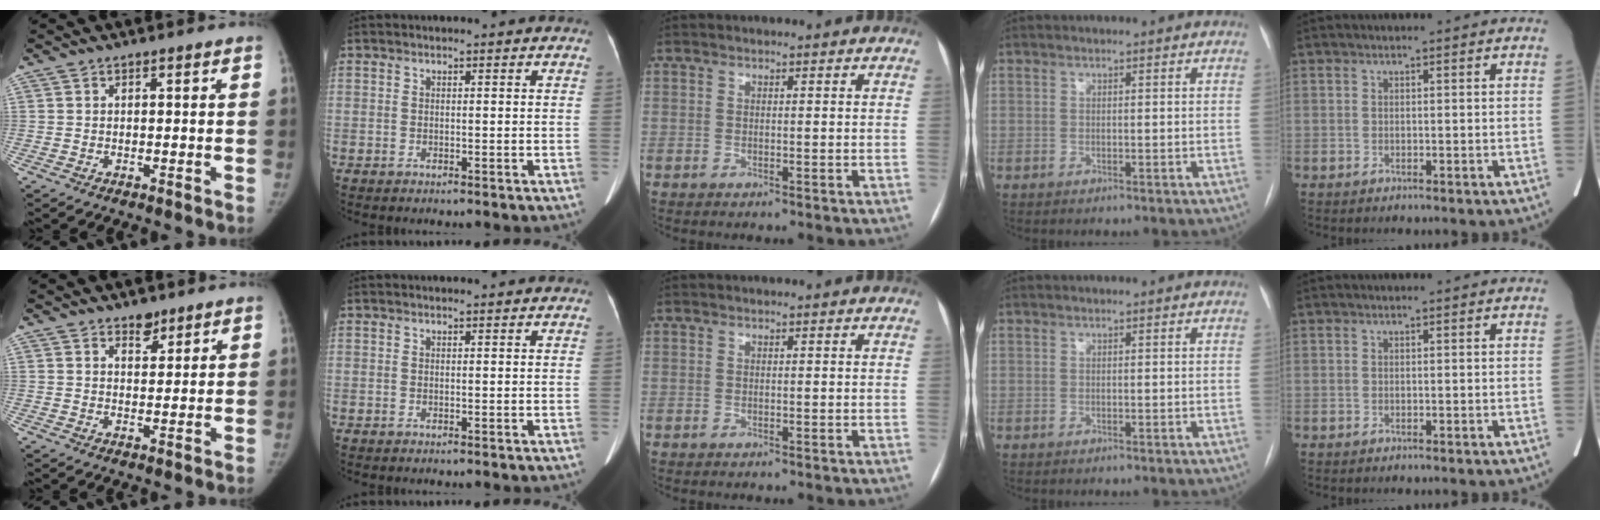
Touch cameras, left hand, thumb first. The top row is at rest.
{"thumb": {"total": 3.1, "force": [2.4, 1.7, 1.1], "torque": [0.002, -0.017, 0.039]}, "index": {"total": 1.1, "force": [1.1, 0.1, 0.2], "torque": [-0.010, 0.009, 0.014]}}